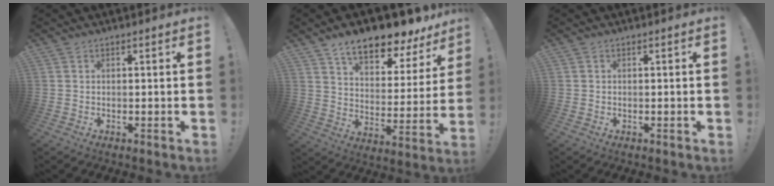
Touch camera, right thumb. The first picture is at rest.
{"total": 13.2, "force": [10.3, 4.4, 6.9], "torque": [-0.116, -0.080, 0.174]}
{"total": 0.5, "force": [-0.1, 0.5, 0.0], "torque": [0.002, 0.003, -0.002]}